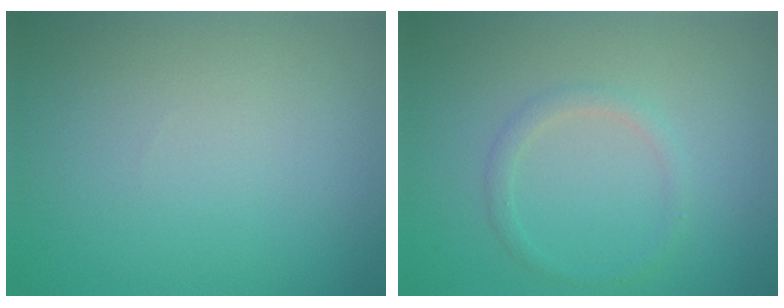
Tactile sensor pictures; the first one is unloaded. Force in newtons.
{"total": 1.3, "press": 1.3, "slide": 0.1}